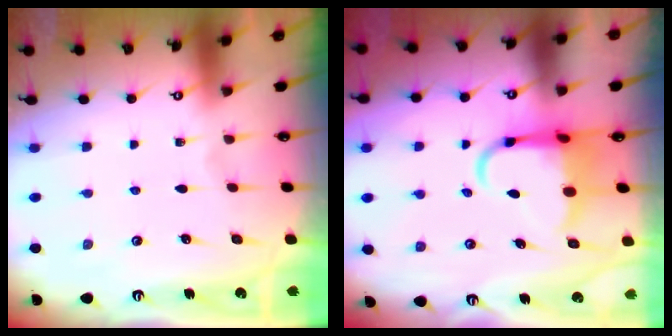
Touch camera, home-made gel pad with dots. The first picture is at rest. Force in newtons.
{"total": 7.6, "press": 7.3, "slide": 1.9}